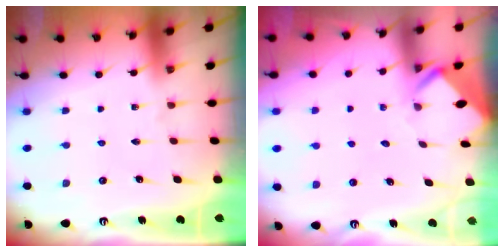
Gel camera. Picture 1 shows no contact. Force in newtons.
{"total": 3.6, "press": 3.6, "slide": 0.3}